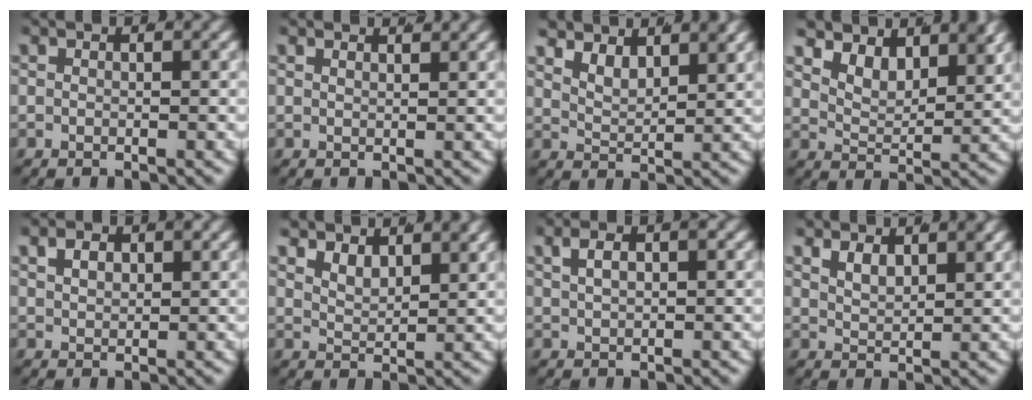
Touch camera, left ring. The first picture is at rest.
{"total": 1.3, "force": [1.1, -0.6, 0.3], "torque": [0.000, -0.006, 0.023]}
{"total": 3.8, "force": [2.3, 2.1, 2.2], "torque": [-0.056, -0.014, 0.045]}
{"total": 4.9, "force": [2.8, 2.6, 3.0], "torque": [-0.063, -0.016, 0.054]}
{"total": 1.9, "force": [1.1, 0.8, 1.2], "torque": [-0.020, -0.010, 0.032]}
{"total": 3.2, "force": [2.2, 1.4, 1.7], "torque": [-0.045, -0.015, 0.047]}
{"total": 2.0, "force": [1.0, 0.6, 1.6], "torque": [-0.023, 0.000, 0.026]}
{"total": 2.5, "force": [1.6, 0.9, 1.7], "torque": [-0.040, -0.014, 0.041]}